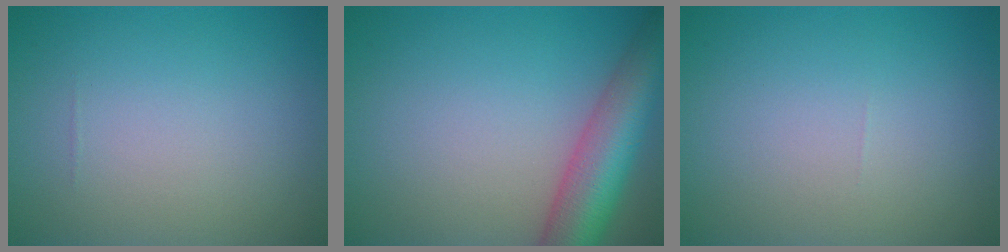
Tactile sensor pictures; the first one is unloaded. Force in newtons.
{"total": 7.9, "press": 7.9, "slide": 0.4}
{"total": 0.0}